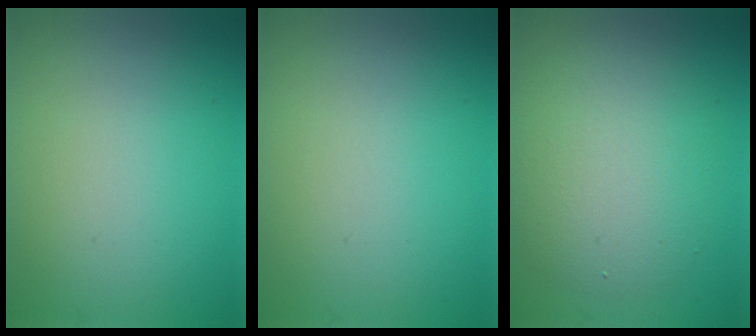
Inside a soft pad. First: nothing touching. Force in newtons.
{"total": 0.0}
{"total": 5.2, "press": 5.2, "slide": 0.1}